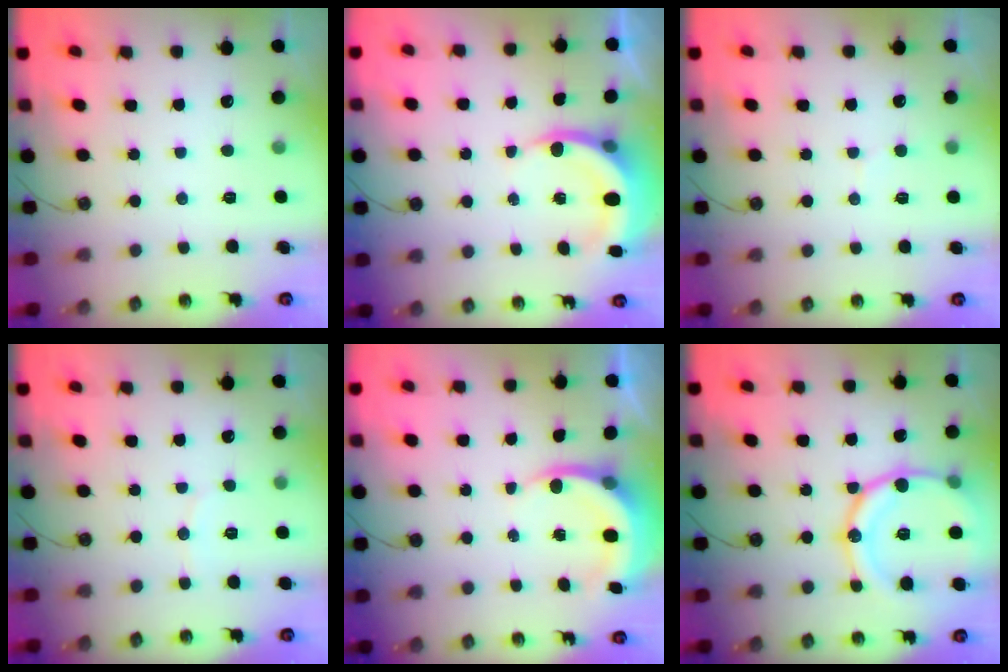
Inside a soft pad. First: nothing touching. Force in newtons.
{"total": 6.3, "press": 6.0, "slide": 2.0}
{"total": 4.8, "press": 4.8, "slide": 0.4}
{"total": 3.6, "press": 3.6, "slide": 0.4}
{"total": 4.9, "press": 4.9, "slide": 0.3}
{"total": 18.7, "press": 18.4, "slide": 3.3}